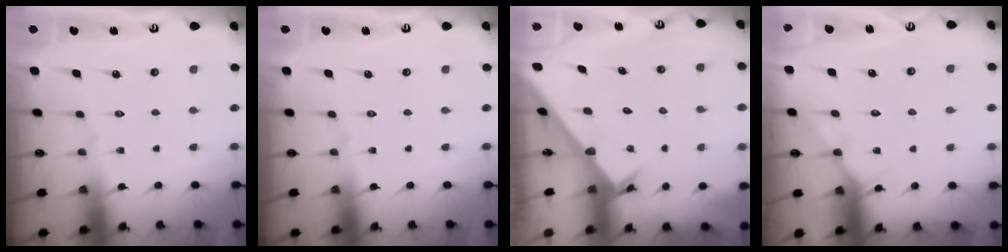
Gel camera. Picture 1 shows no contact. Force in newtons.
{"total": 0.0}
{"total": 2.2, "press": 2.2, "slide": 0.1}
{"total": 4.2, "press": 4.2, "slide": 0.4}